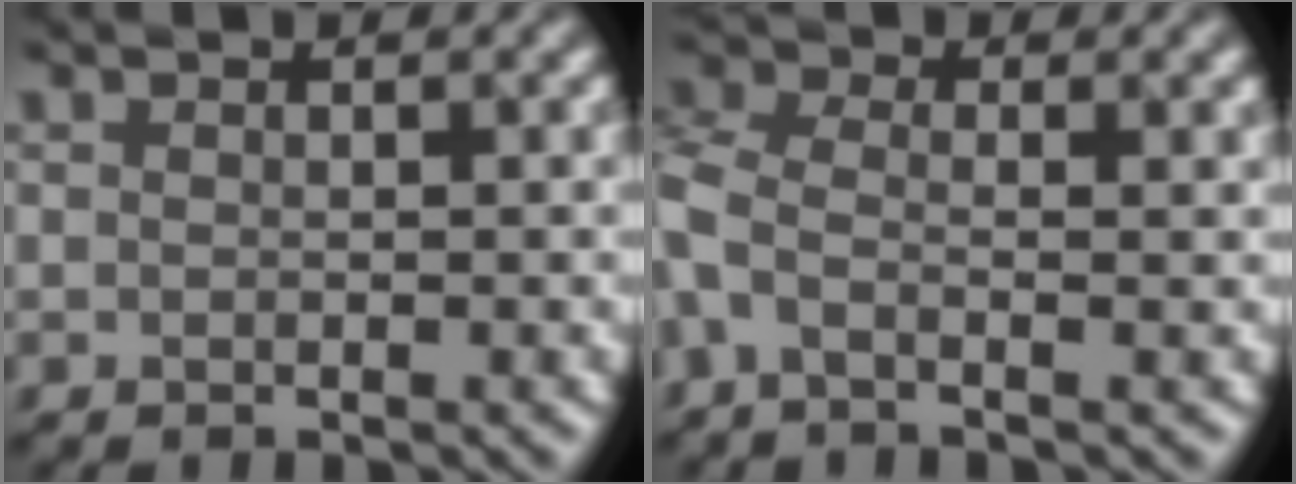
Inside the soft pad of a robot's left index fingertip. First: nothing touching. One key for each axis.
{"total": 3.9, "fx": -0.9, "fy": 2.0, "fz": 3.2, "tx": -0.090, "ty": -0.004, "tz": -0.037}